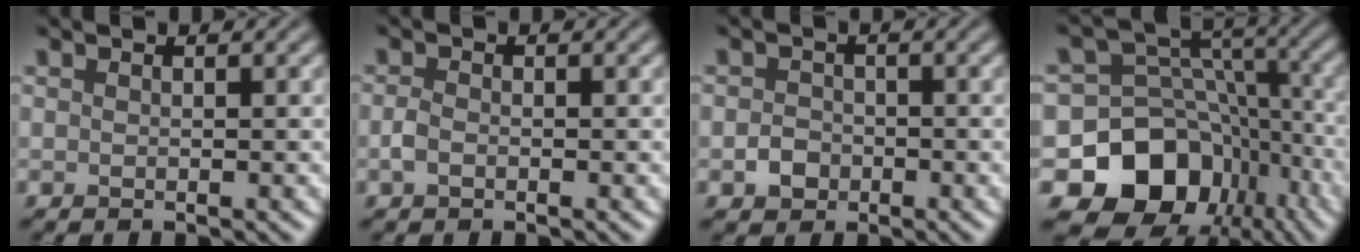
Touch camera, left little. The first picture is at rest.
{"total": 1.2, "force": [-0.5, 0.8, 0.8], "torque": [-0.019, 0.000, -0.013]}
{"total": 1.9, "force": [-0.7, 1.6, 0.7], "torque": [-0.006, 0.000, -0.018]}
{"total": 12.1, "force": [-5.9, 9.4, 4.7], "torque": [-0.082, 0.019, -0.105]}